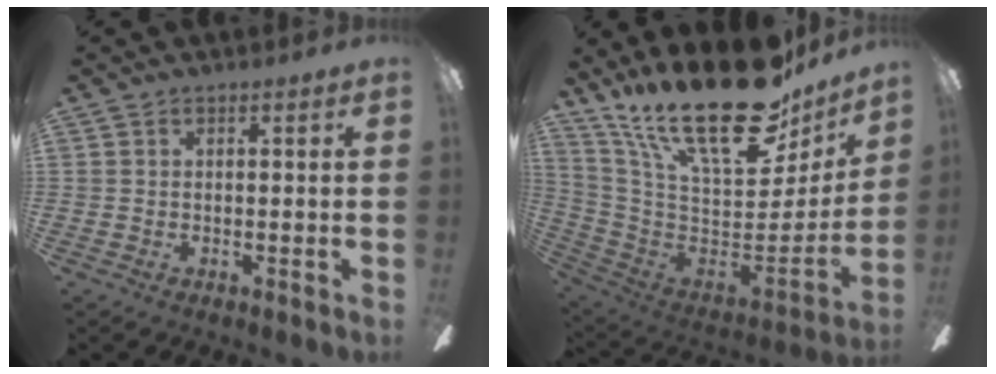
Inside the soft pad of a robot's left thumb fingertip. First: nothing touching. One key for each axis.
{"total": 29.2, "fx": 18.9, "fy": 11.2, "fz": 19.2, "tx": -0.312, "ty": -0.136, "tz": 0.331}